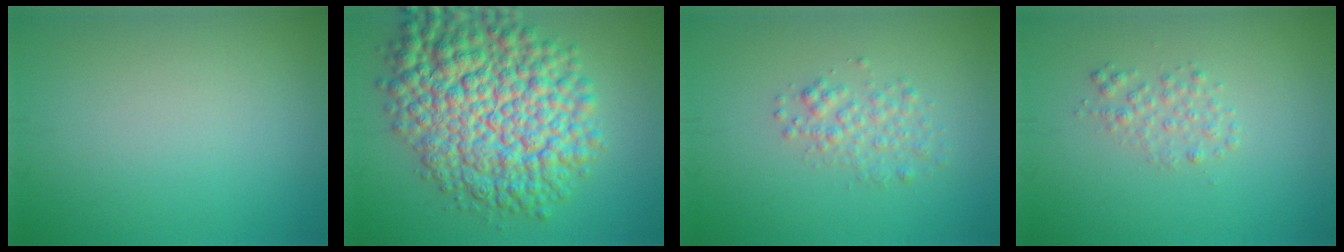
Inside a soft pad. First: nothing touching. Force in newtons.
{"total": 12.8, "press": 12.8, "slide": 0.3}
{"total": 2.1, "press": 2.1, "slide": 0.1}
{"total": 1.5, "press": 1.5, "slide": 0.0}